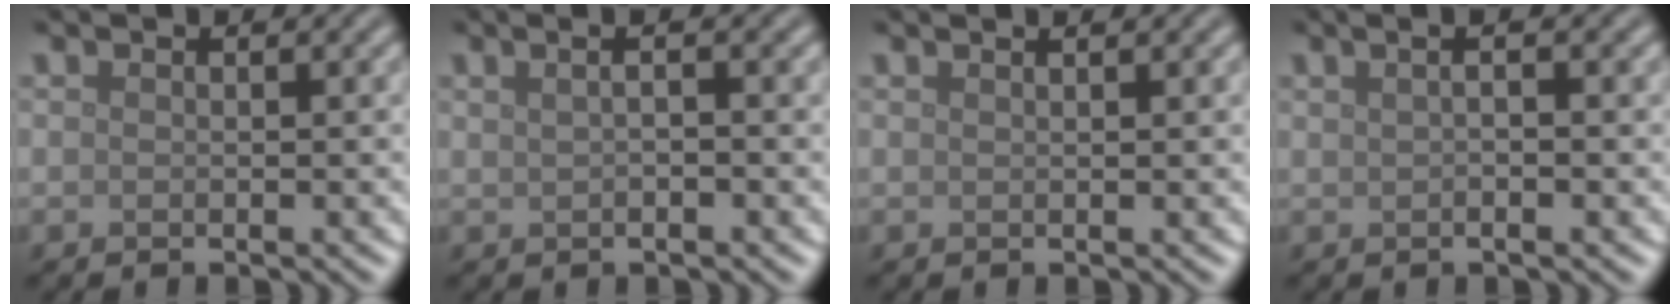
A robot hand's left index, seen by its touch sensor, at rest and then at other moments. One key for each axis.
{"total": 3.7, "fx": 1.4, "fy": 1.9, "fz": 2.9, "tx": -0.027, "ty": 0.030, "tz": -0.010}
{"total": 1.4, "fx": 1.0, "fy": 0.5, "fz": 0.9, "tx": -0.004, "ty": 0.002, "tz": 0.002}
{"total": 3.5, "fx": 1.1, "fy": 1.6, "fz": 2.9, "tx": -0.021, "ty": 0.023, "tz": -0.007}